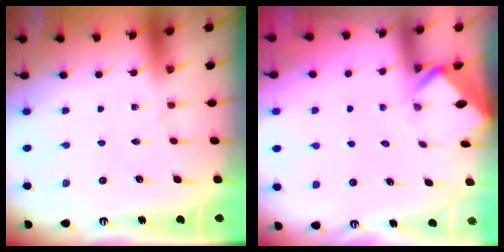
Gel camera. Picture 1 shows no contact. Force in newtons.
{"total": 2.8, "press": 2.8, "slide": 0.1}